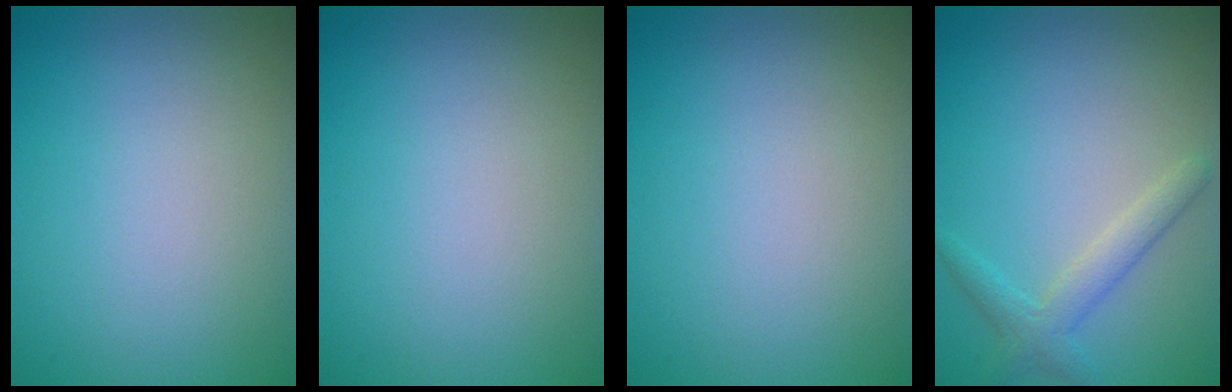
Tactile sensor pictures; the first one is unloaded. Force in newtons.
{"total": 0.0}
{"total": 0.0}
{"total": 2.4, "press": 2.4, "slide": 0.2}